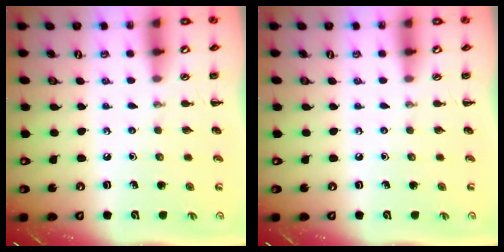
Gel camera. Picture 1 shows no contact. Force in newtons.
{"total": 0.0}